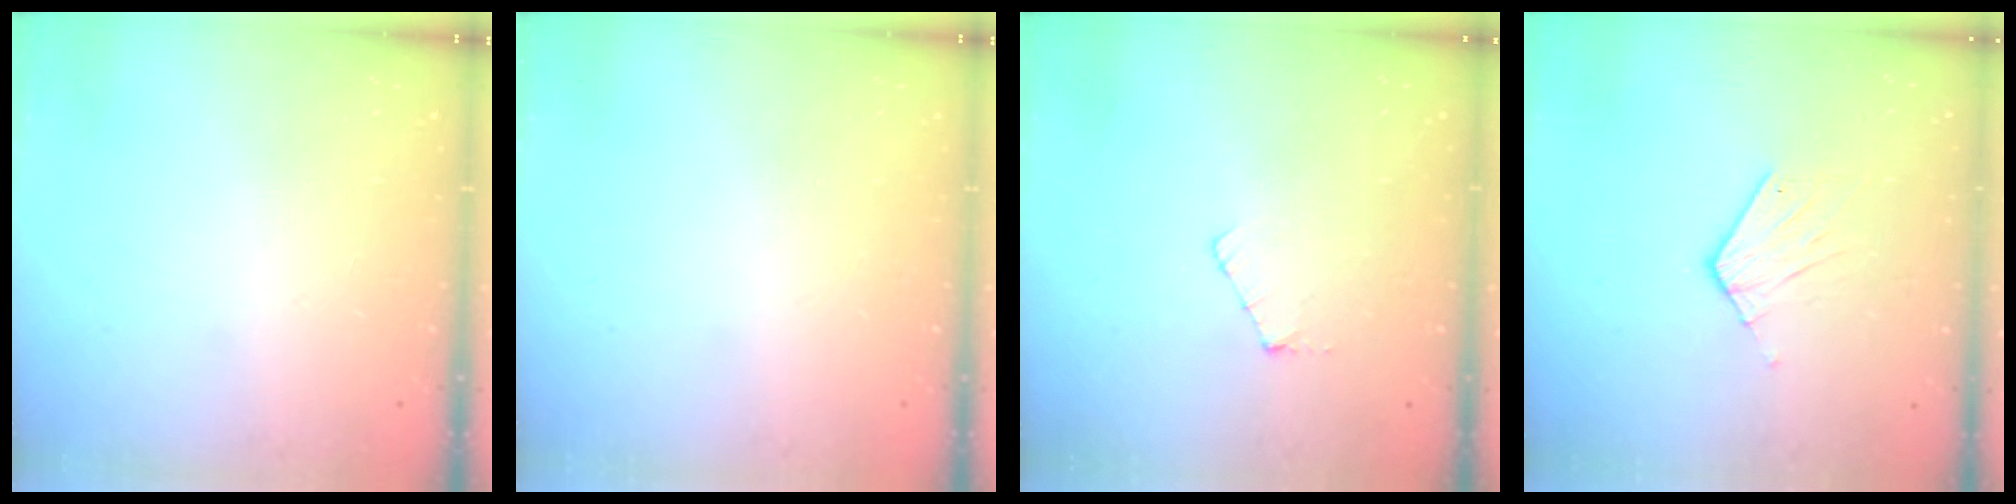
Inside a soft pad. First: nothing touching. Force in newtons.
{"total": 0.0}
{"total": 3.6, "press": 3.6, "slide": 0.4}
{"total": 6.4, "press": 6.4, "slide": 0.2}